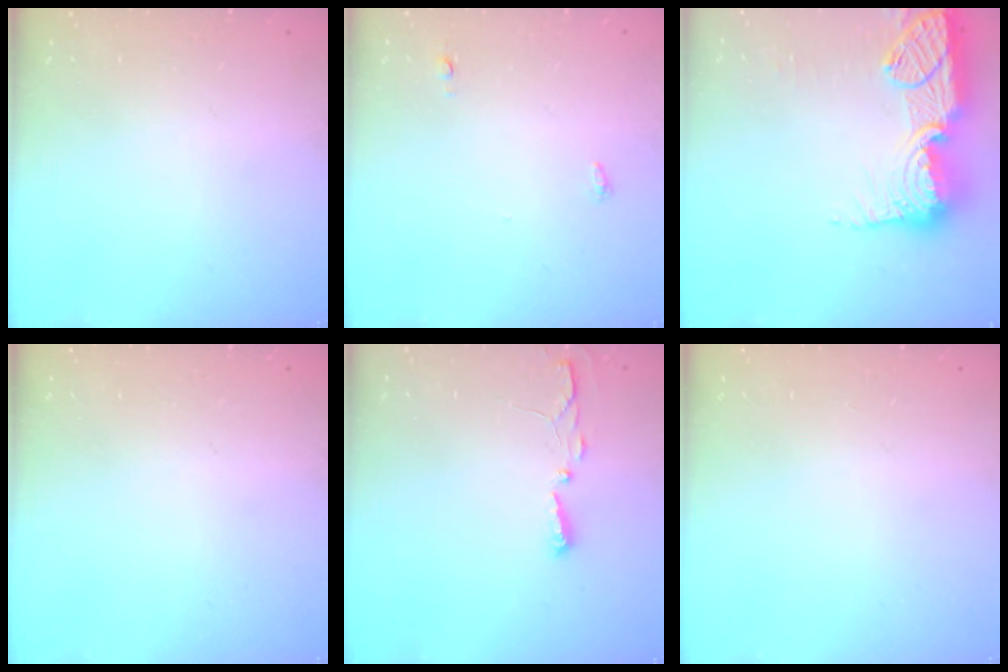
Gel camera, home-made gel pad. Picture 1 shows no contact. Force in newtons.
{"total": 7.3, "press": 3.8, "slide": 6.3}
{"total": 21.2, "press": 21.2, "slide": 1.2}
{"total": 0.0}
{"total": 3.5, "press": 3.5, "slide": 0.5}
{"total": 0.0}